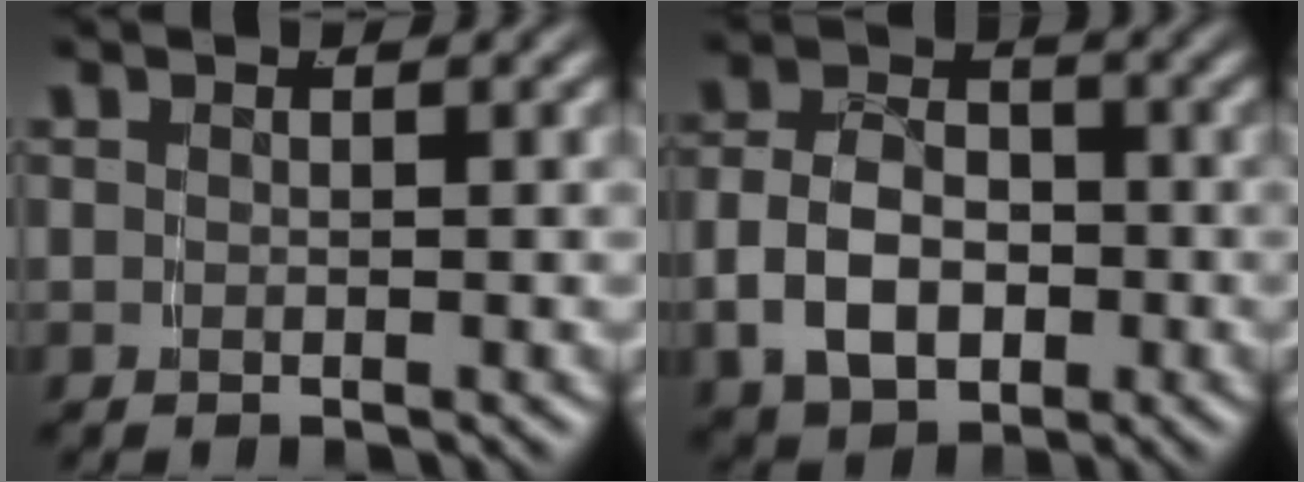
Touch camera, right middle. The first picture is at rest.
{"total": 7.3, "force": [-1.4, 5.6, 4.5], "torque": [-0.082, -0.010, -0.021]}